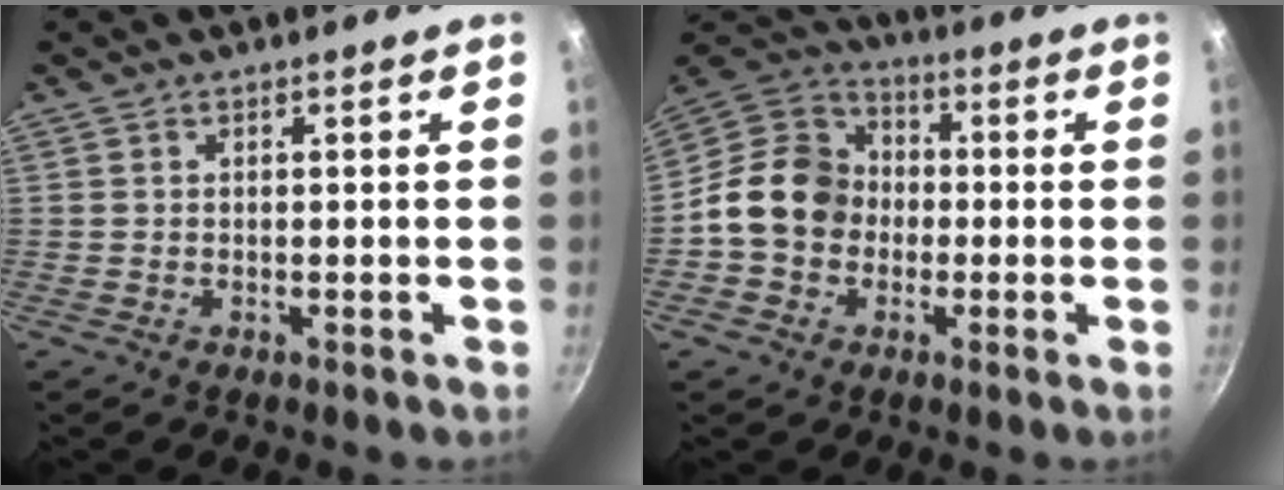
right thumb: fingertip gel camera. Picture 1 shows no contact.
{"total": 13.6, "force": [-1.6, 11.4, 7.1], "torque": [-0.086, 0.037, -0.048]}